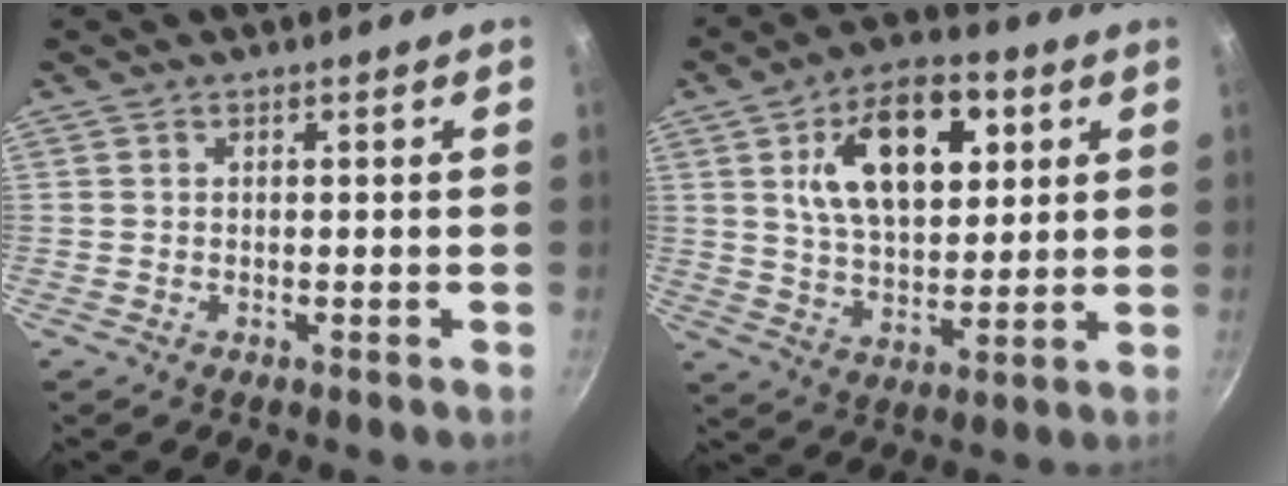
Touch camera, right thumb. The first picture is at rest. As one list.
[{"total": 17.2, "force": [5.8, 9.5, 13.1], "torque": [-0.180, -0.010, 0.099]}]